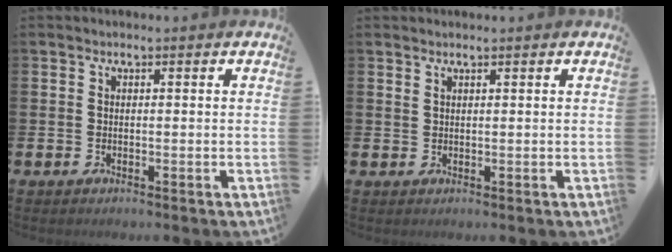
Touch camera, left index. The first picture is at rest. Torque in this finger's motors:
{"motor_torque": [0.08, 0.32, -0.02, 0.00]}